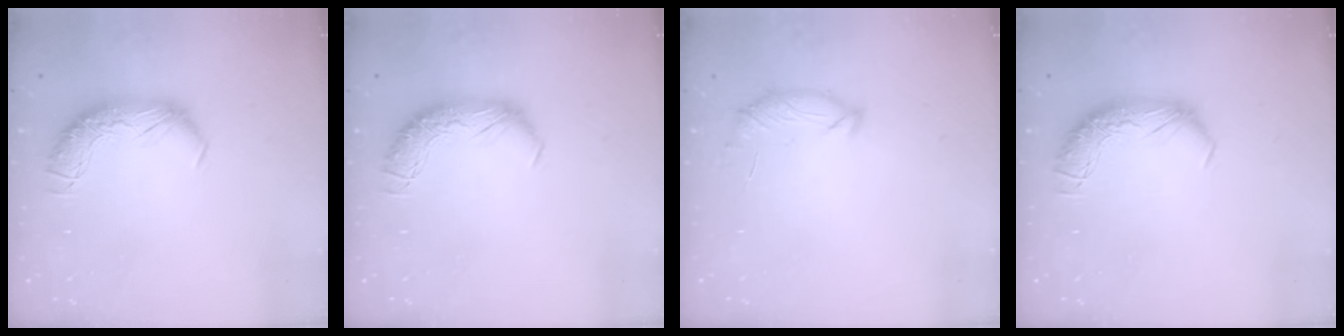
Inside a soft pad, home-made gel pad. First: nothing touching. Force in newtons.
{"total": 0.0}
{"total": 6.0, "press": 6.0, "slide": 0.8}
{"total": 0.0}